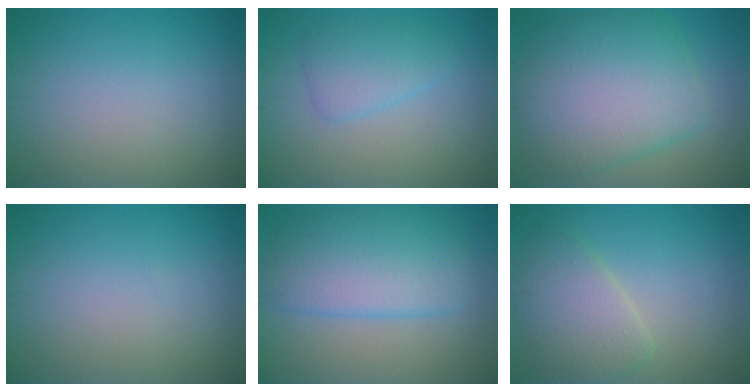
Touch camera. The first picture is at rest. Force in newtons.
{"total": 2.6, "press": 2.6, "slide": 0.1}
{"total": 9.0, "press": 9.0, "slide": 0.1}
{"total": 0.0}
{"total": 6.3, "press": 6.3, "slide": 0.2}
{"total": 4.3, "press": 4.3, "slide": 0.5}